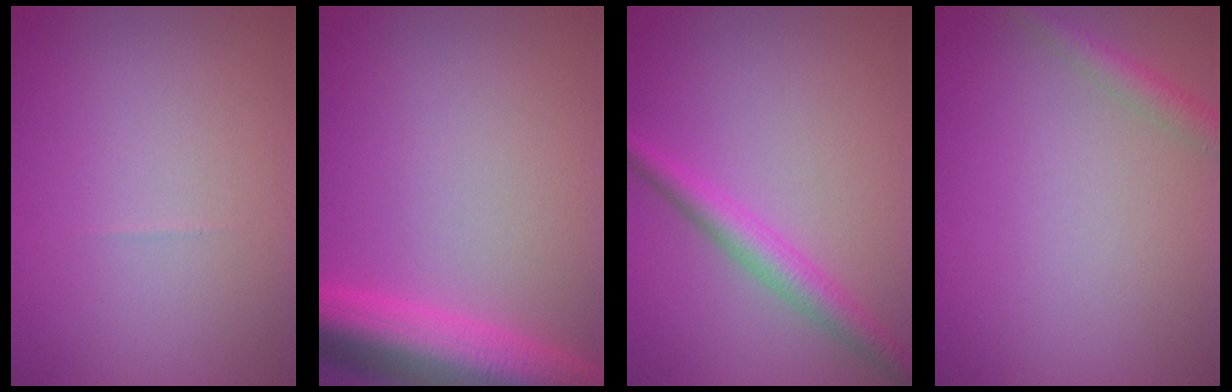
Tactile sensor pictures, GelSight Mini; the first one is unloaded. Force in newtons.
{"total": 7.9, "press": 7.9, "slide": 0.4}
{"total": 3.0, "press": 3.0, "slide": 0.1}
{"total": 1.9, "press": 1.9, "slide": 0.1}